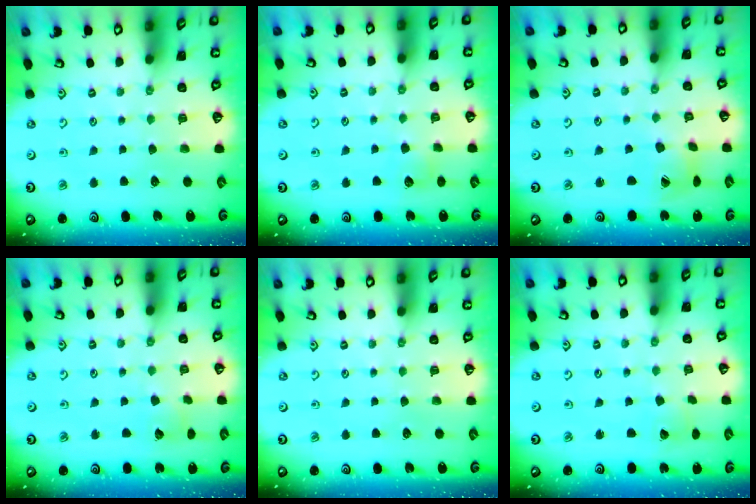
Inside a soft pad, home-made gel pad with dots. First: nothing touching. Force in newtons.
{"total": 5.0, "press": 5.0, "slide": 0.6}
{"total": 6.1, "press": 6.1, "slide": 0.5}
{"total": 5.2, "press": 5.2, "slide": 0.5}
{"total": 0.0}
{"total": 3.0, "press": 3.0, "slide": 0.2}